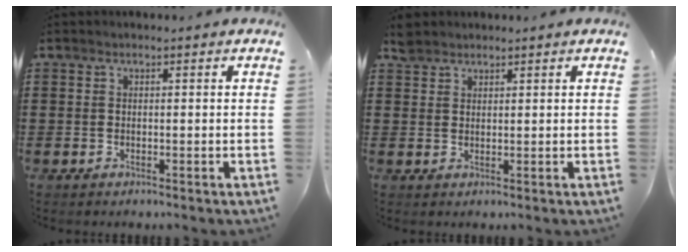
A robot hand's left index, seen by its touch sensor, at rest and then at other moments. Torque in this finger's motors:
{"motor_torque": [0.01, 0.01, -0.02, 0.00]}